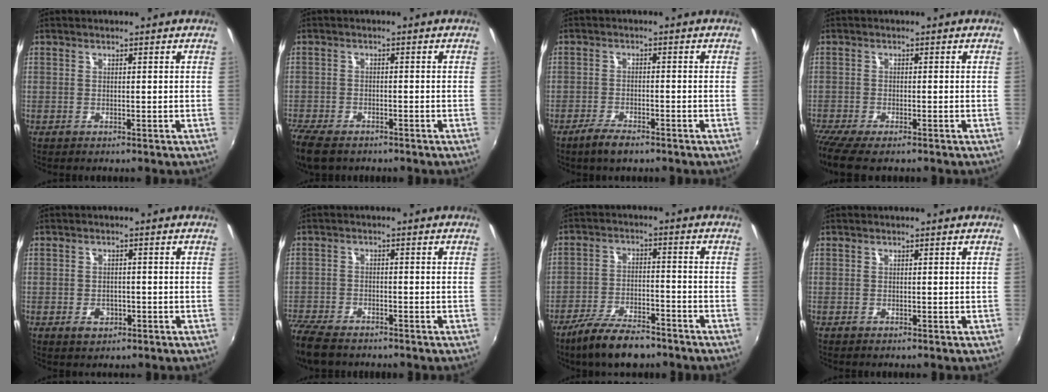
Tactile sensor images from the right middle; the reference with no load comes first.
{"total": 7.9, "force": [-6.2, 3.1, 3.8], "torque": [-0.109, -0.032, -0.120]}
{"total": 6.1, "force": [-4.8, 1.6, 3.5], "torque": [-0.089, -0.009, -0.089]}
{"total": 6.1, "force": [-5.0, 1.0, 3.5], "torque": [-0.085, -0.034, -0.092]}
{"total": 3.0, "force": [-1.3, 2.2, 1.6], "torque": [-0.029, -0.001, -0.018]}
{"total": 9.2, "force": [-7.7, 3.1, 4.0], "torque": [-0.118, -0.031, -0.148]}
{"total": 11.1, "force": [-8.7, 3.6, 5.9], "torque": [-0.133, -0.014, -0.150]}
{"total": 0.0}